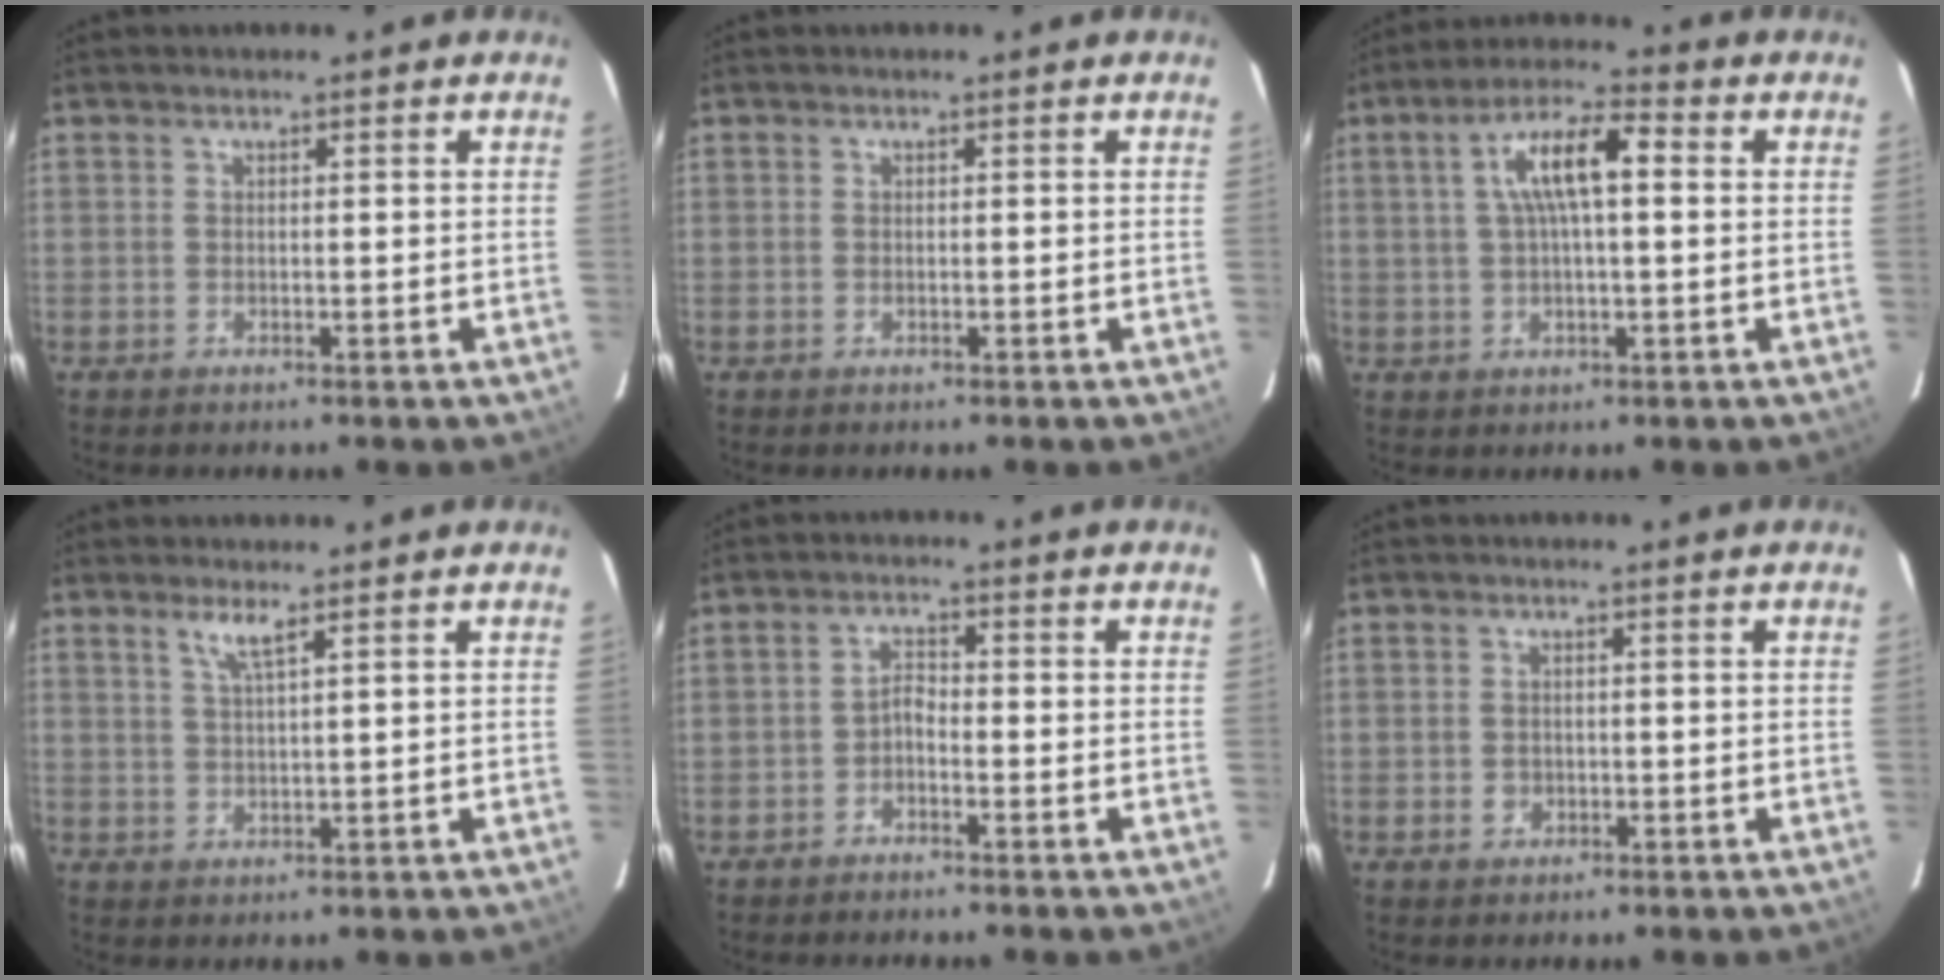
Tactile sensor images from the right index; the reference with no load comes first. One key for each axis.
{"total": 0.0}
{"total": 9.4, "fx": 1.8, "fy": 2.8, "fz": 8.8, "tx": -0.159, "ty": 0.019, "tz": 0.030}
{"total": 2.8, "fx": 1.9, "fy": -0.1, "fz": 2.2, "tx": -0.044, "ty": -0.002, "tz": 0.036}
{"total": 2.1, "fx": -1.7, "fy": 0.9, "fz": 0.9, "tx": -0.023, "ty": 0.008, "tz": -0.029}
{"total": 1.7, "fx": -0.6, "fy": 1.6, "fz": 0.4, "tx": -0.007, "ty": 0.000, "tz": -0.007}